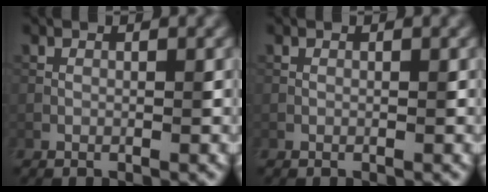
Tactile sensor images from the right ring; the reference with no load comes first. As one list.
[{"total": 0.0}]